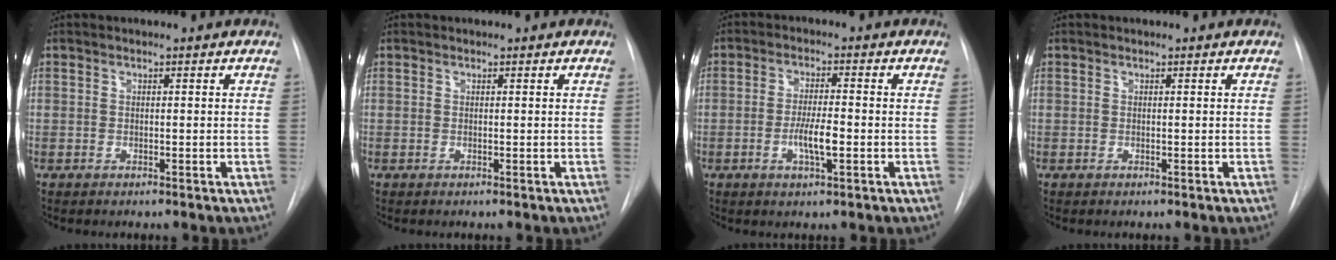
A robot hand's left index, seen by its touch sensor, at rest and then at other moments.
{"total": 0.0}
{"total": 4.8, "force": [-1.3, 0.9, 4.6], "torque": [-0.088, -0.002, -0.023]}
{"total": 0.0}